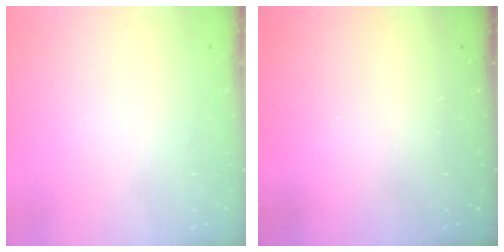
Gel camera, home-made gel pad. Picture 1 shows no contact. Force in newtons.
{"total": 0.0}